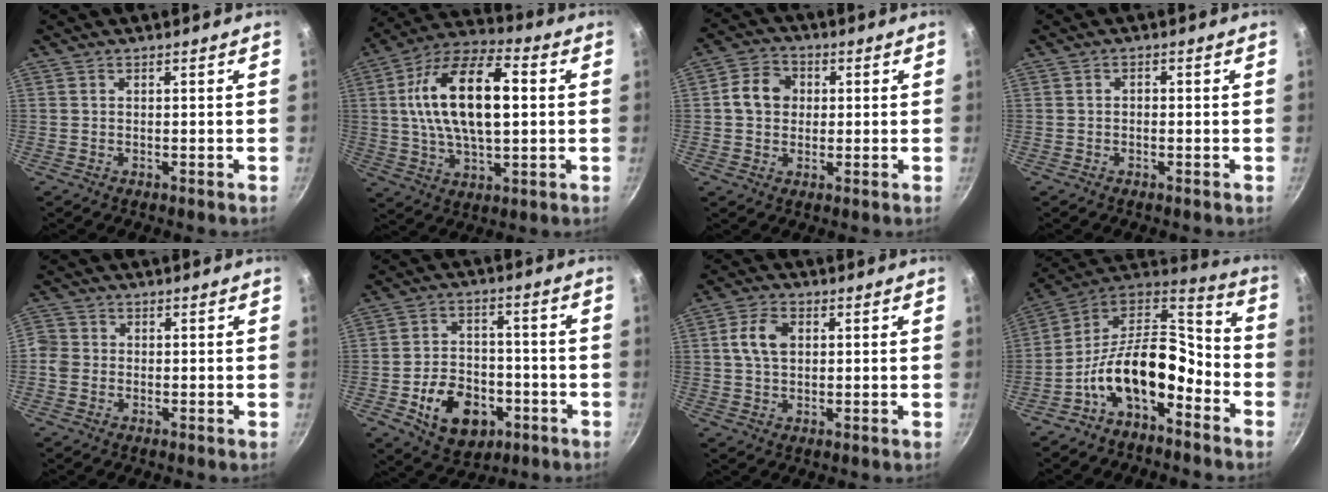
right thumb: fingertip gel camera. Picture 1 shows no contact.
{"total": 19.9, "force": [2.6, 9.6, 17.2], "torque": [-0.303, 0.020, 0.039]}
{"total": 7.3, "force": [0.8, 6.1, 4.0], "torque": [-0.055, 0.014, 0.007]}
{"total": 0.9, "force": [-0.3, 0.6, 0.5], "torque": [-0.002, 0.004, -0.009]}
{"total": 3.4, "force": [-0.5, 3.1, 1.2], "torque": [-0.016, 0.006, -0.018]}
{"total": 13.1, "force": [-4.9, 9.1, 8.0], "torque": [-0.096, 0.028, -0.072]}
{"total": 6.0, "force": [1.3, 4.0, 4.4], "torque": [-0.082, 0.007, 0.023]}
{"total": 15.5, "force": [-6.7, 7.9, 11.4], "torque": [-0.159, 0.103, -0.122]}